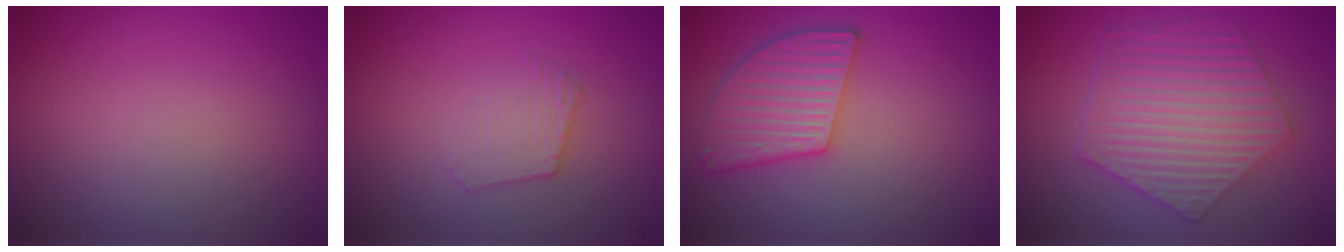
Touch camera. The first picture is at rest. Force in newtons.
{"total": 2.1, "press": 2.0, "slide": 0.4}
{"total": 4.3, "press": 4.0, "slide": 1.5}
{"total": 6.9, "press": 5.0, "slide": 4.7}